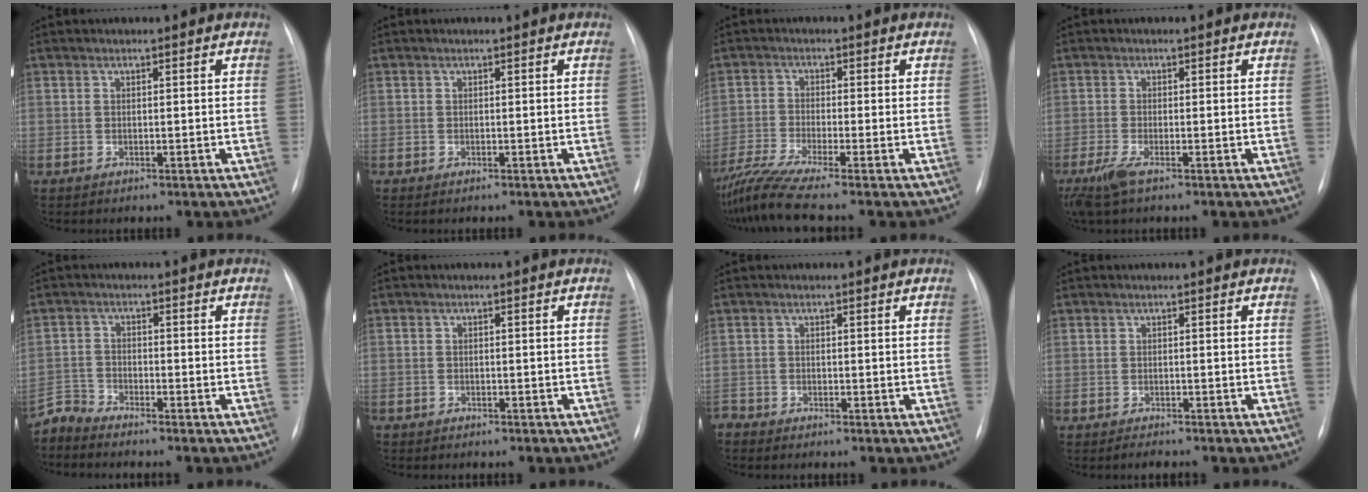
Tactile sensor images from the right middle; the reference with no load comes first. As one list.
[{"total": 0.0}, {"total": 8.4, "force": [-6.9, -1.5, 4.7], "torque": [-0.091, -0.025, -0.123]}, {"total": 3.6, "force": [-2.2, 0.6, 2.8], "torque": [-0.068, -0.013, -0.044]}, {"total": 3.5, "force": [-3.3, -0.6, -0.7], "torque": [0.016, -0.017, -0.066]}, {"total": 3.2, "force": [-2.6, 1.6, 1.1], "torque": [-0.018, 0.000, -0.024]}, {"total": 1.3, "force": [-1.3, 0.1, -0.2], "torque": [0.008, -0.004, -0.022]}, {"total": 1.4, "force": [-1.3, 0.3, 0.4], "torque": [-0.014, -0.005, -0.017]}]